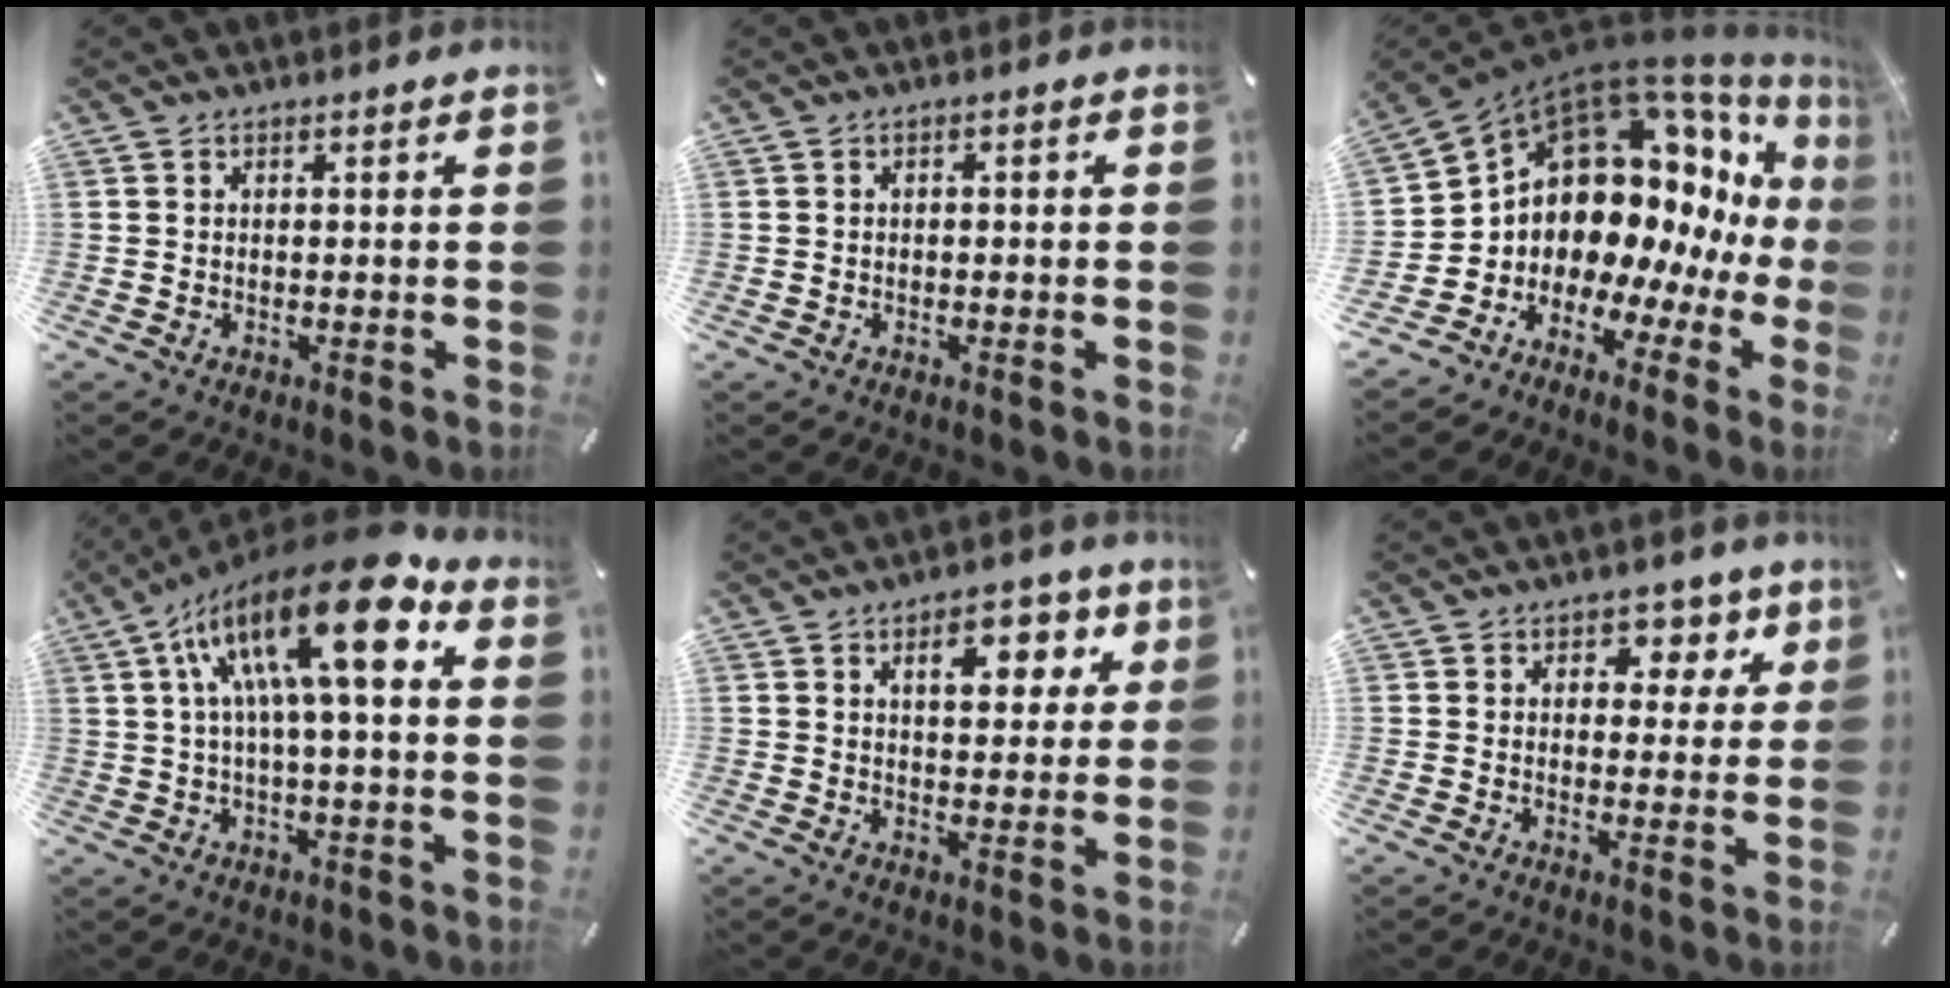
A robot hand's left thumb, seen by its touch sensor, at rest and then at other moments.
{"total": 0.9, "force": [-0.4, 0.5, 0.6], "torque": [-0.012, 0.001, -0.009]}
{"total": 14.7, "force": [5.0, 11.0, 8.4], "torque": [-0.160, -0.079, 0.103]}
{"total": 21.0, "force": [7.0, 6.4, 18.7], "torque": [-0.331, -0.037, 0.104]}
{"total": 9.5, "force": [4.3, 5.4, 6.6], "torque": [-0.073, -0.013, 0.063]}
{"total": 5.9, "force": [3.0, 4.6, 2.3], "torque": [-0.009, -0.018, 0.043]}